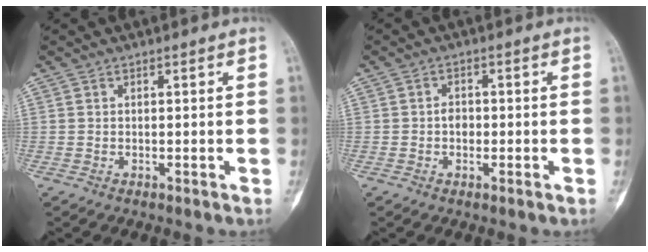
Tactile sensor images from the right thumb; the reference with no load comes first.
{"total": 2.0, "force": [-0.5, 1.4, 1.3], "torque": [-0.011, 0.005, -0.012]}